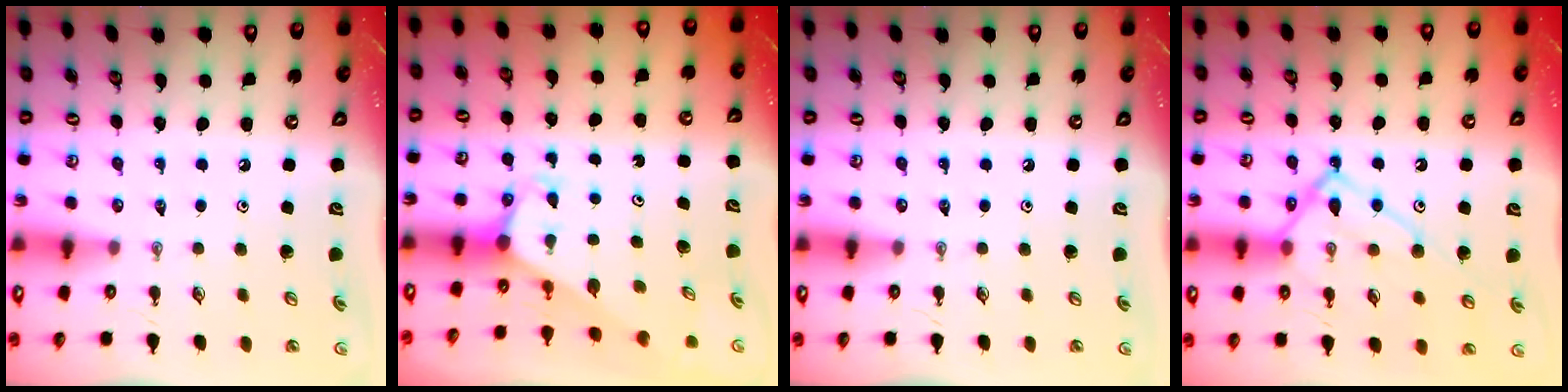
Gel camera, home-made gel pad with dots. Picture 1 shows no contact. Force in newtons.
{"total": 2.9, "press": 2.9, "slide": 0.1}
{"total": 0.0}
{"total": 15.6, "press": 15.5, "slide": 1.3}